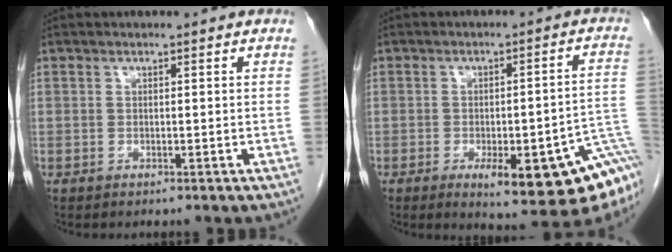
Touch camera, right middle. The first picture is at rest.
{"total": 17.3, "force": [-8.0, 3.6, 14.9], "torque": [-0.110, 0.009, -0.093]}